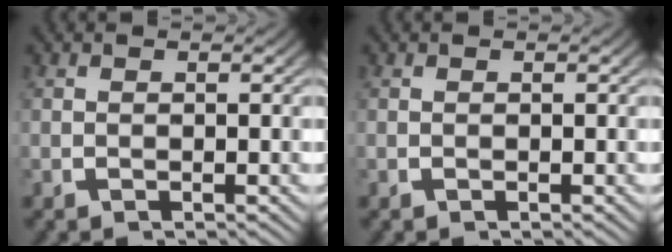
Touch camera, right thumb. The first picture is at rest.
{"total": 0.0}